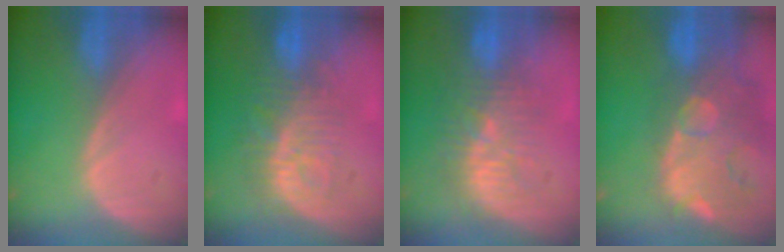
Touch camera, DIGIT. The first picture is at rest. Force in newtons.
{"total": 9.5, "press": 8.5, "slide": 4.1}
{"total": 9.4, "press": 8.9, "slide": 2.9}
{"total": 14.4, "press": 11.7, "slide": 8.5}